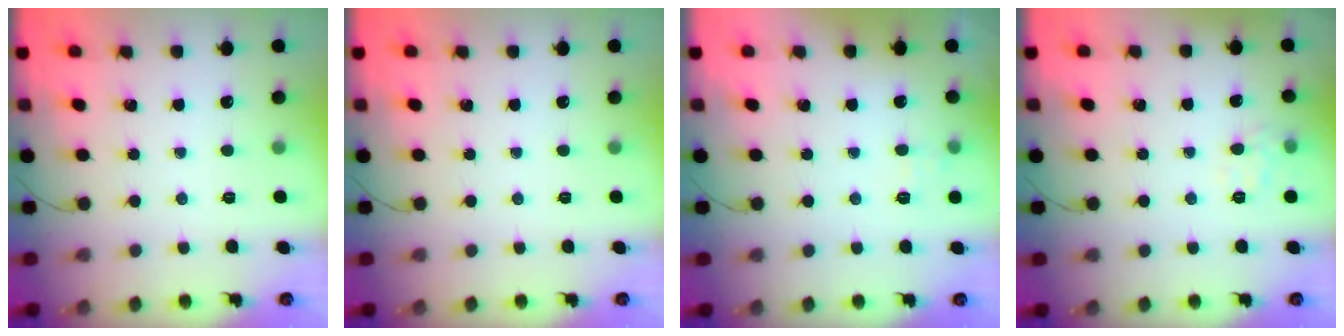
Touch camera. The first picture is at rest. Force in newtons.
{"total": 0.0}
{"total": 6.0, "press": 5.8, "slide": 1.5}
{"total": 4.7, "press": 4.5, "slide": 1.3}